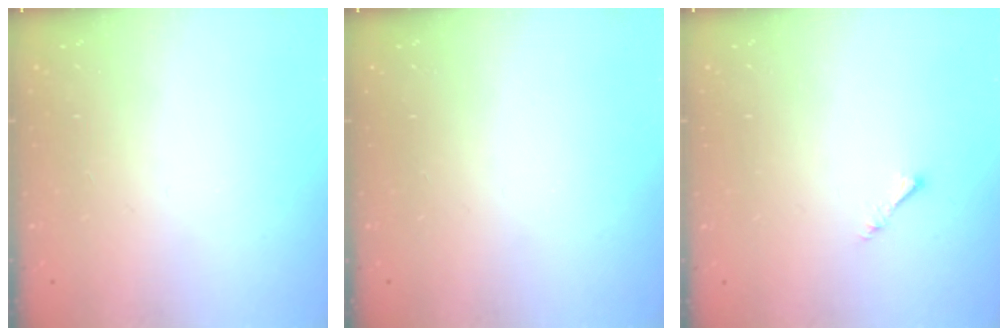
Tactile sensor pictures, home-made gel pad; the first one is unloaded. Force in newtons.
{"total": 0.0}
{"total": 1.1, "press": 1.0, "slide": 0.3}